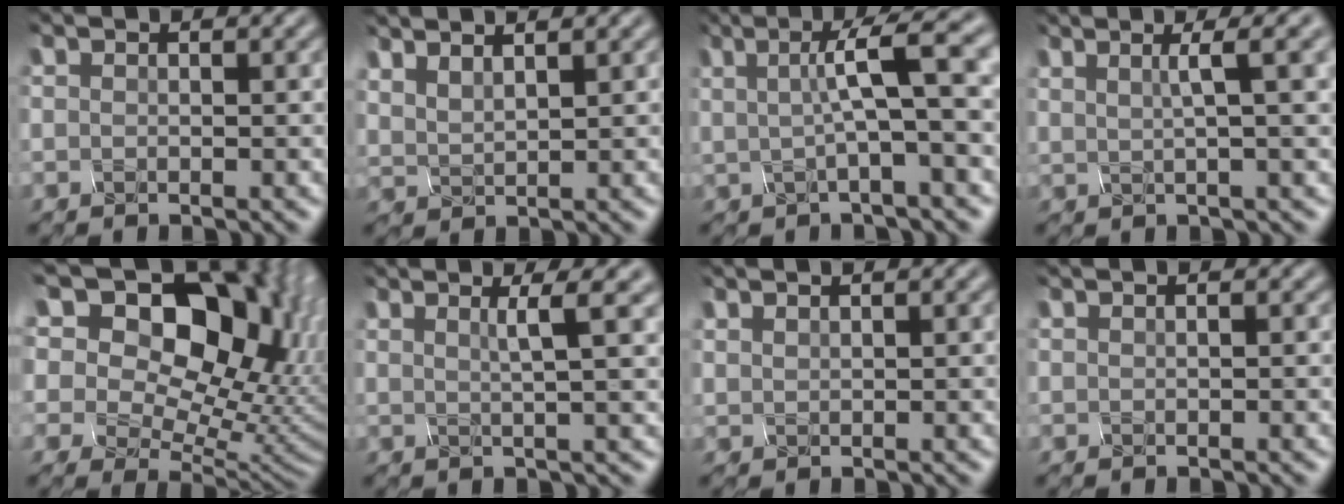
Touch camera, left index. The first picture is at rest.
{"total": 2.8, "force": [2.1, 0.8, 1.5], "torque": [-0.040, 0.009, 0.040]}
{"total": 5.3, "force": [0.4, 0.8, 5.3], "torque": [-0.095, 0.008, 0.015]}
{"total": 4.7, "force": [2.1, 1.0, 4.1], "torque": [-0.057, 0.019, 0.029]}
{"total": 17.4, "force": [7.1, 11.0, 11.4], "torque": [-0.209, 0.060, 0.132]}
{"total": 3.2, "force": [1.4, 0.1, 2.9], "torque": [-0.054, 0.004, 0.035]}
{"total": 1.2, "force": [0.9, 0.3, 0.7], "torque": [-0.009, 0.007, 0.015]}
{"total": 1.6, "force": [0.9, 0.8, 1.0], "torque": [-0.001, 0.020, -0.008]}